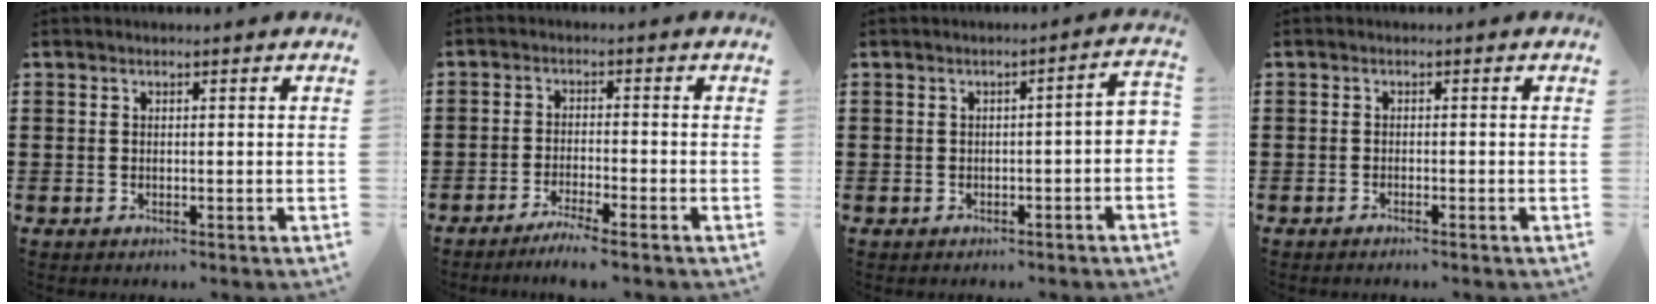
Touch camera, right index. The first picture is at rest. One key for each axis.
{"total": 3.2, "fx": -2.8, "fy": -0.6, "fz": 1.4, "tx": -0.030, "ty": -0.007, "tz": -0.056}
{"total": 1.8, "fx": -1.0, "fy": 0.3, "fz": 1.4, "tx": -0.026, "ty": 0.002, "tz": -0.021}
{"total": 0.9, "fx": -0.8, "fy": -0.1, "fz": 0.3, "tx": -0.007, "ty": -0.004, "tz": -0.016}